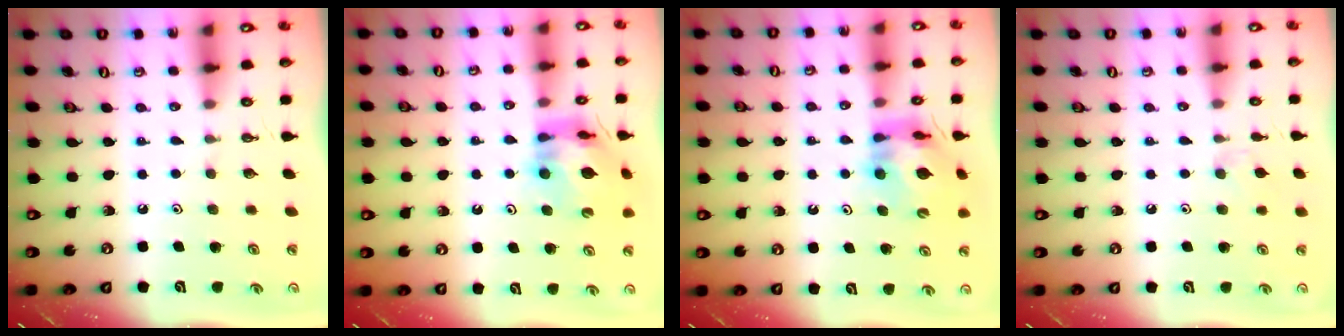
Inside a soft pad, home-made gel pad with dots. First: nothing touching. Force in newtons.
{"total": 13.1, "press": 13.1, "slide": 1.4}
{"total": 12.5, "press": 12.4, "slide": 1.5}
{"total": 4.2, "press": 4.1, "slide": 0.6}